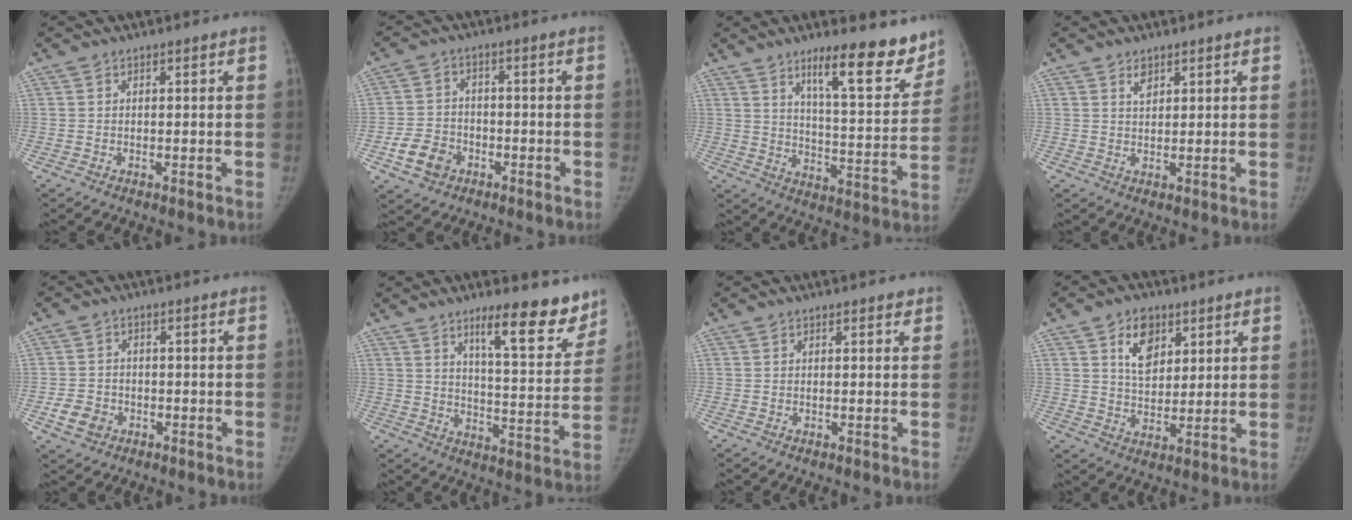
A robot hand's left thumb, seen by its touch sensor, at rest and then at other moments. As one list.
[{"total": 7.2, "force": [-3.3, 5.6, 3.1], "torque": [-0.042, 0.020, -0.056]}, {"total": 16.9, "force": [11.7, 4.3, 11.4], "torque": [-0.111, -0.081, 0.176]}, {"total": 2.2, "force": [1.4, 1.3, 1.1], "torque": [-0.008, -0.010, 0.026]}, {"total": 5.1, "force": [-2.1, 4.1, 2.1], "torque": [-0.029, 0.013, -0.033]}, {"total": 14.8, "force": [10.4, 3.9, 9.8], "torque": [-0.089, -0.073, 0.153]}, {"total": 0.7, "force": [0.5, 0.3, 0.3], "torque": [-0.002, -0.003, 0.003]}, {"total": 8.2, "force": [3.8, 5.4, 4.8], "torque": [-0.049, -0.022, 0.067]}]